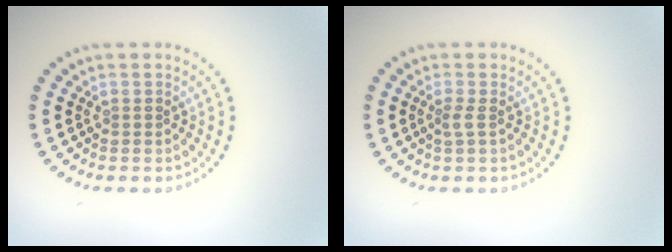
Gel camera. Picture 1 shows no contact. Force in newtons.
{"total": 0.9, "press": 0.6, "slide": 0.8}